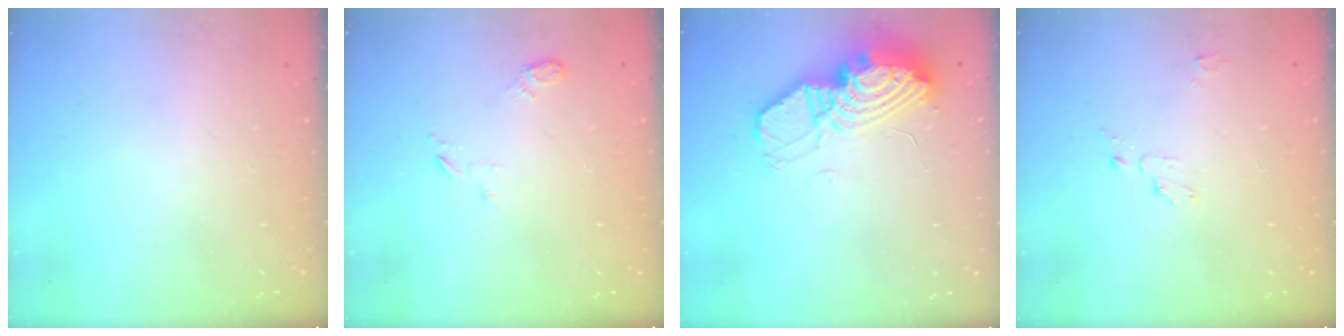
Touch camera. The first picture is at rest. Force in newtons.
{"total": 3.8, "press": 3.7, "slide": 0.8}
{"total": 18.1, "press": 16.9, "slide": 6.5}
{"total": 3.6, "press": 3.6, "slide": 0.4}